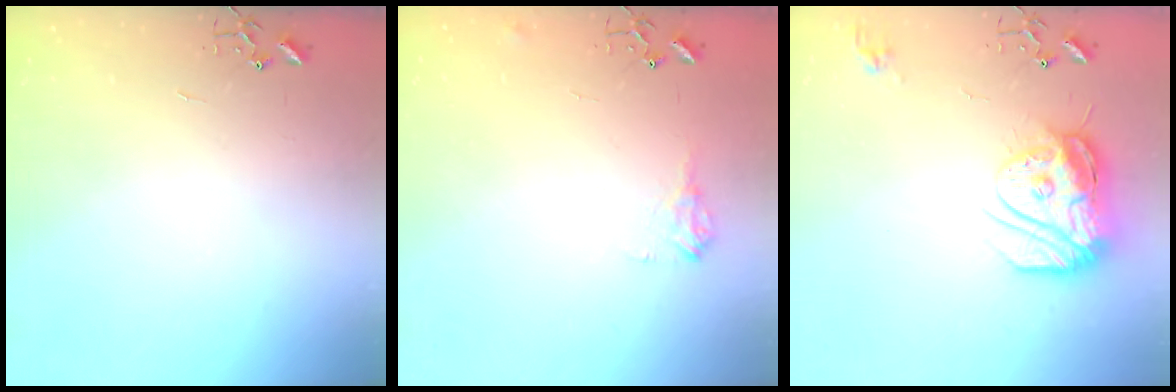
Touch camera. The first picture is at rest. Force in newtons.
{"total": 7.7, "press": 7.7, "slide": 0.1}
{"total": 17.0, "press": 16.9, "slide": 1.4}